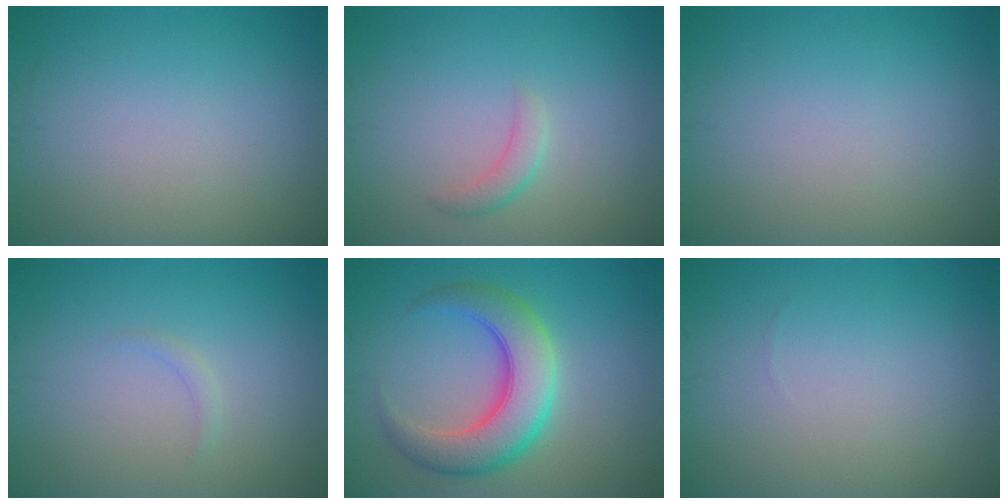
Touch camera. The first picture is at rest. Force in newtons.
{"total": 1.5, "press": 1.5, "slide": 0.1}
{"total": 0.0}
{"total": 0.7, "press": 0.7, "slide": 0.1}
{"total": 7.0, "press": 7.0, "slide": 0.2}
{"total": 0.0}